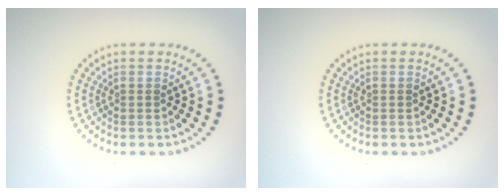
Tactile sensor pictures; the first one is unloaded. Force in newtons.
{"total": 0.0}